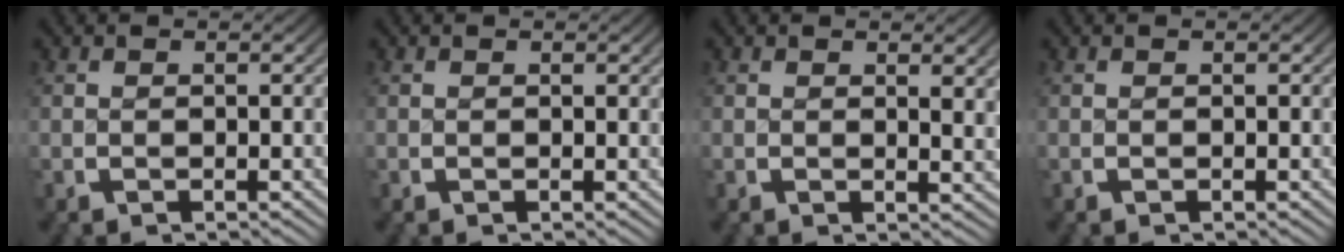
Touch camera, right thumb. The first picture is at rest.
{"total": 0.0}
{"total": 1.7, "force": [1.0, 0.2, 1.3], "torque": [-0.014, -0.004, 0.012]}
{"total": 0.0}